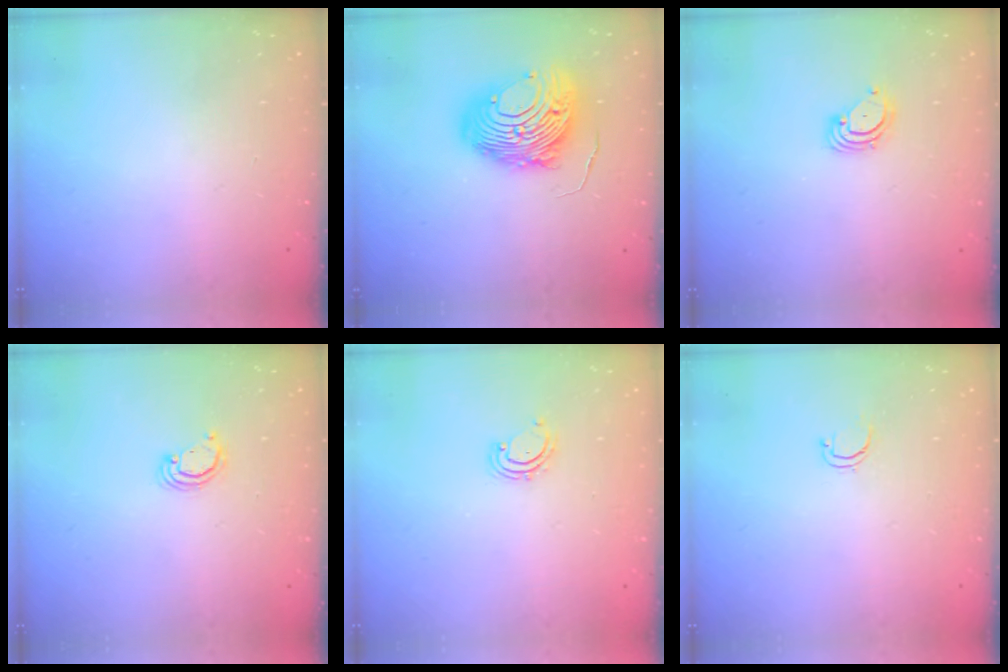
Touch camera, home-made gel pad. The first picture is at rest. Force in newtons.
{"total": 14.7, "press": 14.6, "slide": 1.4}
{"total": 3.5, "press": 3.5, "slide": 0.4}
{"total": 2.0, "press": 2.0, "slide": 0.2}
{"total": 2.7, "press": 2.6, "slide": 0.5}
{"total": 3.5, "press": 3.4, "slide": 0.8}